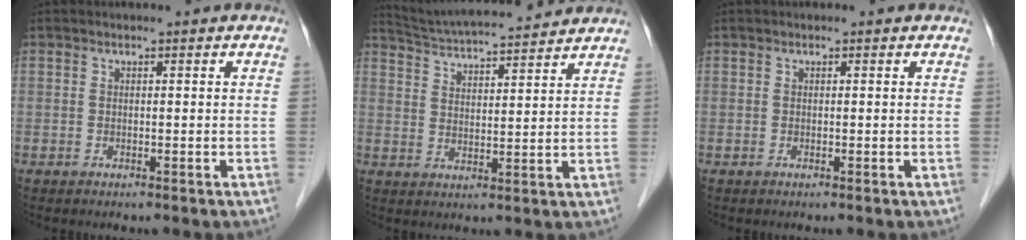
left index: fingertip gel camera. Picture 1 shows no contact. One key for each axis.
{"total": 13.9, "fx": 13.1, "fy": 0.8, "fz": 4.7, "tx": -0.092, "ty": 0.023, "tz": 0.198}
{"total": 0.0}